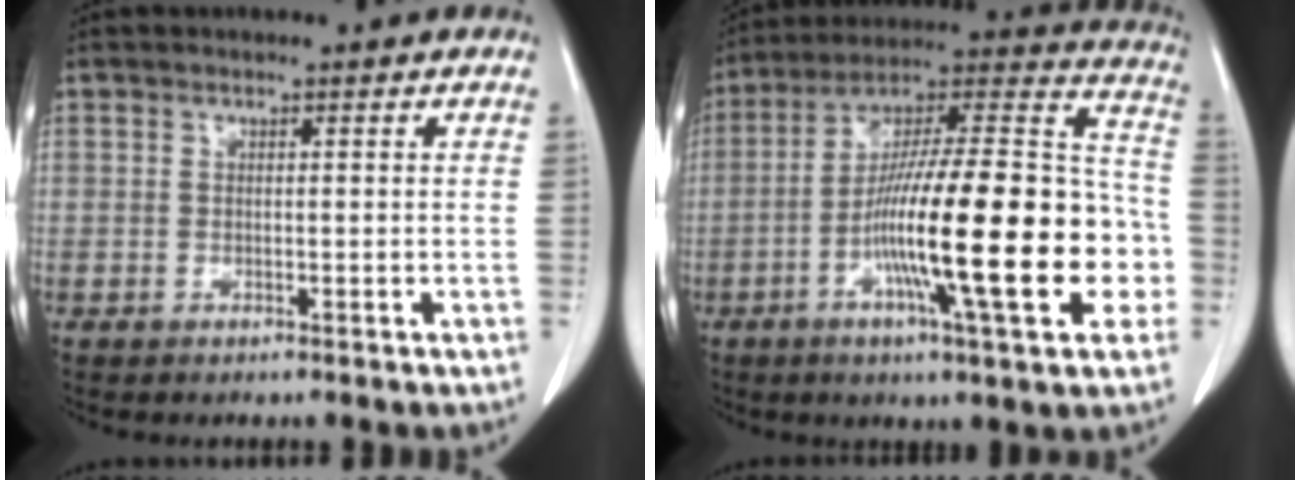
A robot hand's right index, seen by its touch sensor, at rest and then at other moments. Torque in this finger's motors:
{"motor_torque": [1.73, -0.41, 0.75, 0.21]}